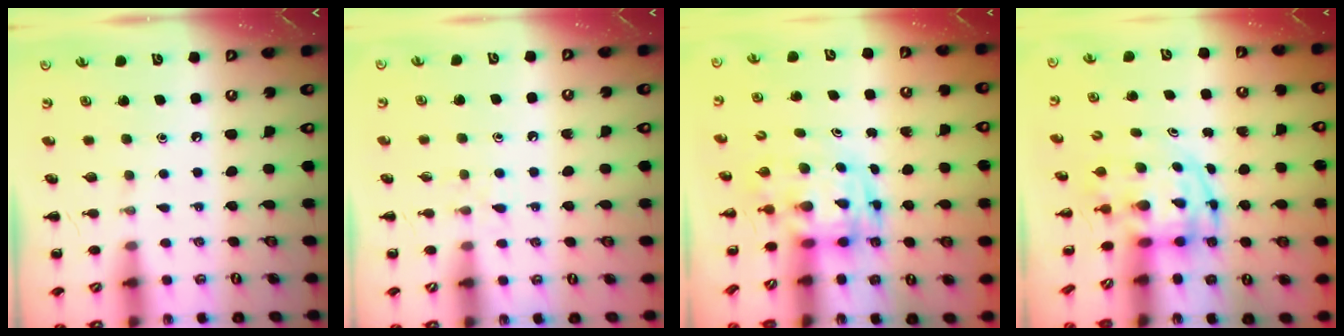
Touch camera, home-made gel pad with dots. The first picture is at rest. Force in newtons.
{"total": 4.1, "press": 3.7, "slide": 1.8}
{"total": 3.0, "press": 3.0, "slide": 0.6}
{"total": 3.9, "press": 3.9, "slide": 0.7}